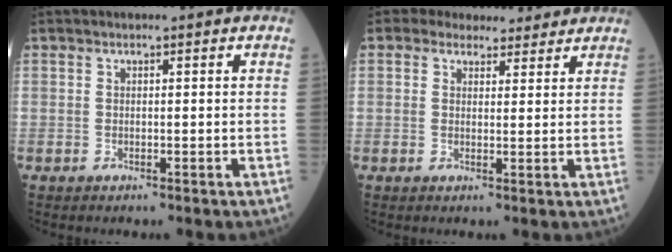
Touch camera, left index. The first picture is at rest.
{"total": 6.6, "force": [5.8, 2.8, 1.0], "torque": [-0.001, 0.010, 0.067]}